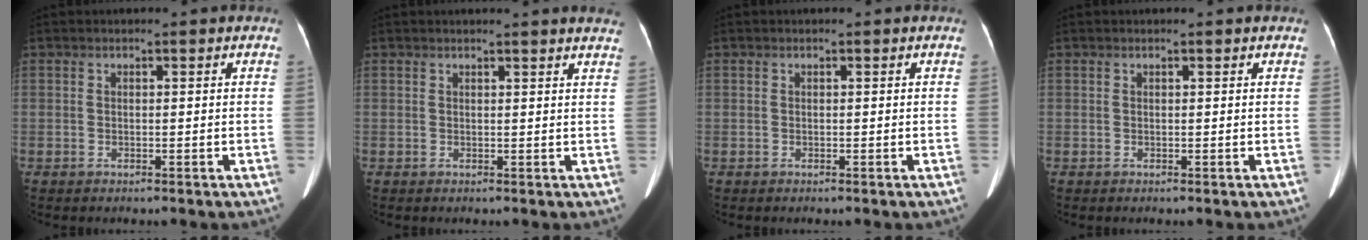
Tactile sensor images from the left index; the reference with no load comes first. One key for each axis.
{"total": 8.6, "fx": 8.2, "fy": 0.2, "fz": 2.6, "tx": -0.028, "ty": -0.008, "tz": 0.069}
{"total": 0.0}
{"total": 0.6, "fx": 0.6, "fy": 0.0, "fz": 0.2, "tx": -0.010, "ty": 0.007, "tz": 0.006}